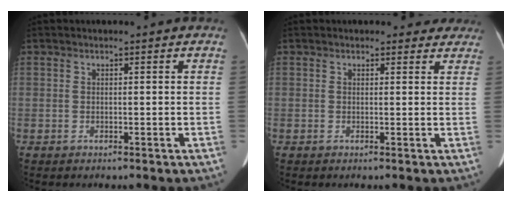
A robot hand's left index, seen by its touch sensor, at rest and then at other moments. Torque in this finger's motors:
{"motor_torque": [0.32, -0.64, 0.02, -0.04]}